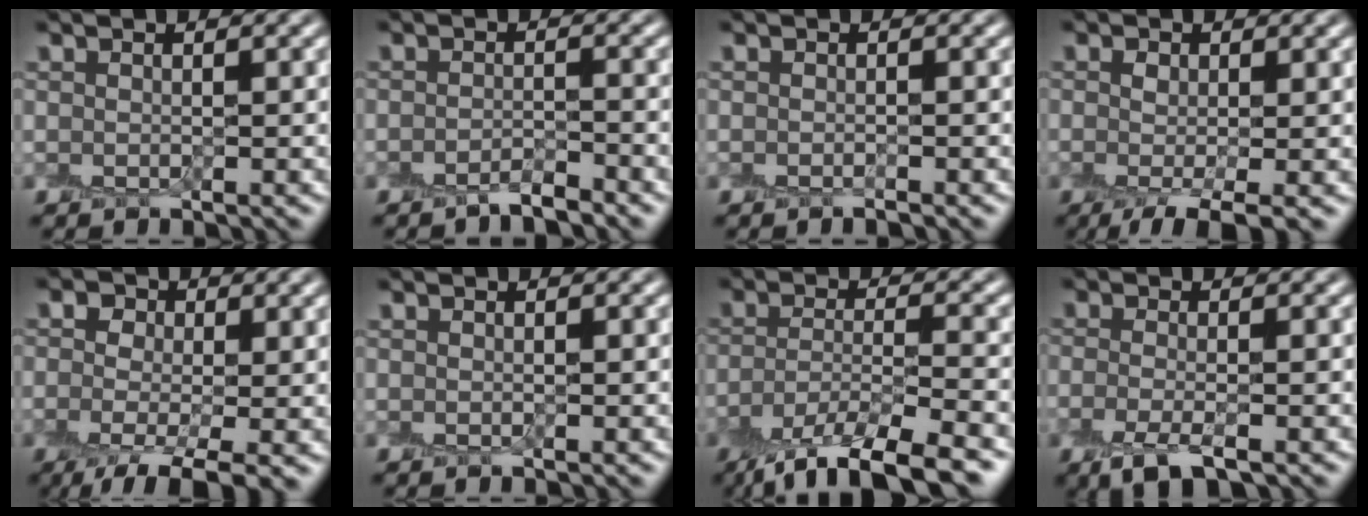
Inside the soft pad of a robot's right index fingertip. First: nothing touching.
{"total": 1.8, "force": [-1.6, 0.2, 0.7], "torque": [-0.009, 0.002, -0.031]}
{"total": 0.6, "force": [-0.5, 0.0, 0.1], "torque": [-0.001, -0.002, -0.010]}
{"total": 3.4, "force": [-1.2, 1.0, 3.0], "torque": [-0.055, -0.007, -0.025]}
{"total": 6.5, "force": [-2.1, 3.4, 5.1], "torque": [-0.095, -0.001, -0.043]}
{"total": 0.0}
{"total": 8.6, "force": [-5.9, 2.4, 5.8], "torque": [-0.098, -0.019, -0.104]}
{"total": 3.3, "force": [-1.7, 1.2, 2.6], "torque": [-0.055, -0.008, -0.038]}